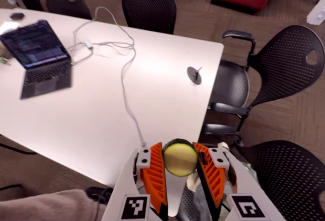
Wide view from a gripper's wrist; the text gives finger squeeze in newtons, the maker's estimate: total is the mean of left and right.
{"total": 9.7, "left": 9.5, "right": 10.0}